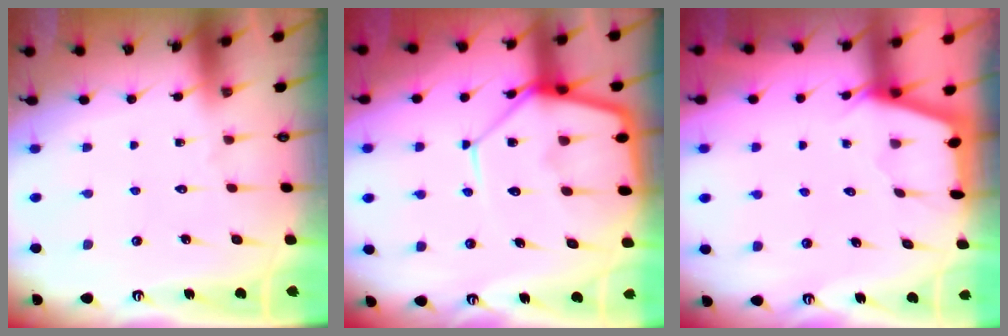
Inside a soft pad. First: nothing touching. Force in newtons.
{"total": 14.4, "press": 14.3, "slide": 1.4}
{"total": 2.4, "press": 2.4, "slide": 0.4}